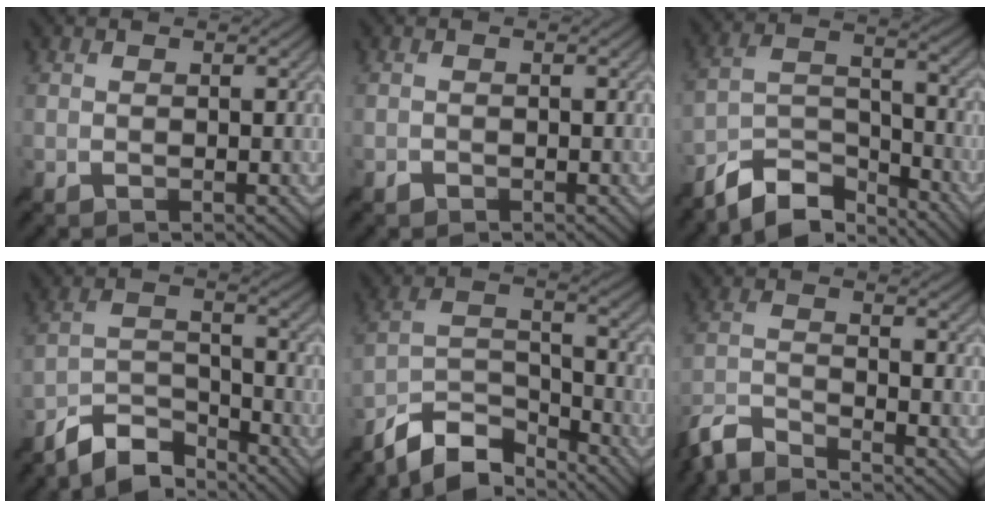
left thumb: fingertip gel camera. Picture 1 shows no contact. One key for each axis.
{"total": 0.8, "fx": -0.6, "fy": 0.4, "fz": -0.1, "tx": 0.004, "ty": -0.003, "tz": -0.010}
{"total": 9.2, "fx": -7.9, "fy": 3.0, "fz": 3.5, "tx": -0.063, "ty": 0.004, "tz": -0.157}
{"total": 7.9, "fx": -6.9, "fy": 2.6, "fz": 2.8, "tx": -0.050, "ty": 0.000, "tz": -0.139}
{"total": 10.1, "fx": -8.8, "fy": 3.1, "fz": 4.1, "tx": -0.075, "ty": 0.007, "tz": -0.174}
{"total": 7.8, "fx": -7.0, "fy": 1.5, "fz": 3.2, "tx": -0.065, "ty": -0.010, "tz": -0.142}